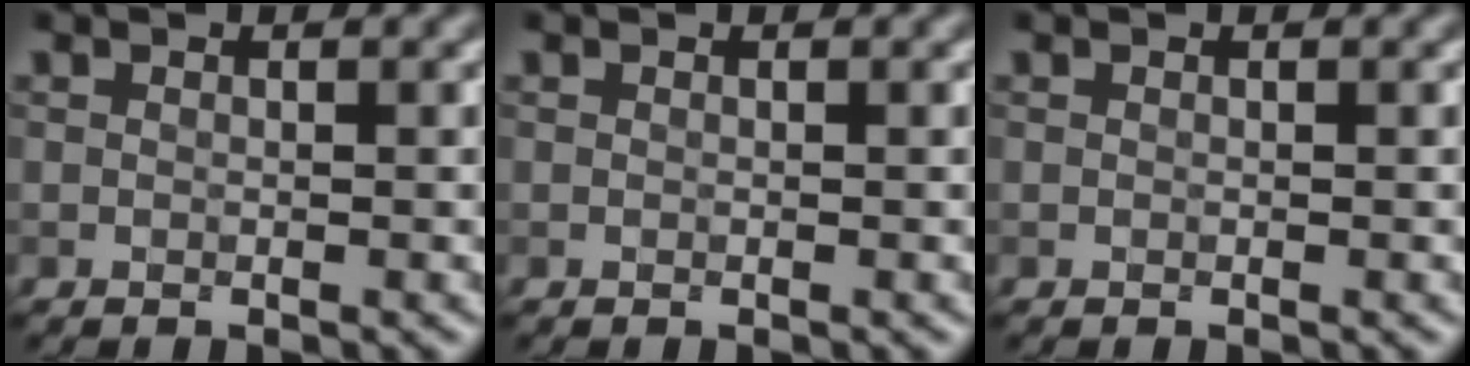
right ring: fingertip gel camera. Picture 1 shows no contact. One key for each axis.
{"total": 0.0}
{"total": 0.0}